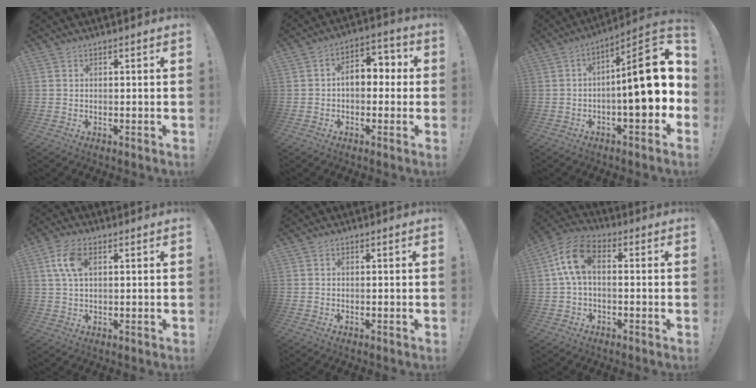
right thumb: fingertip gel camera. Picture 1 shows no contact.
{"total": 8.9, "force": [0.6, 5.8, 6.8], "torque": [-0.099, 0.010, 0.011]}
{"total": 18.1, "force": [0.2, 5.1, 17.4], "torque": [-0.240, 0.002, 0.002]}
{"total": 7.5, "force": [2.2, 4.1, 5.9], "torque": [-0.118, 0.007, 0.043]}
{"total": 0.0}
{"total": 10.2, "force": [2.0, 6.2, 7.8], "torque": [-0.151, 0.008, 0.042]}